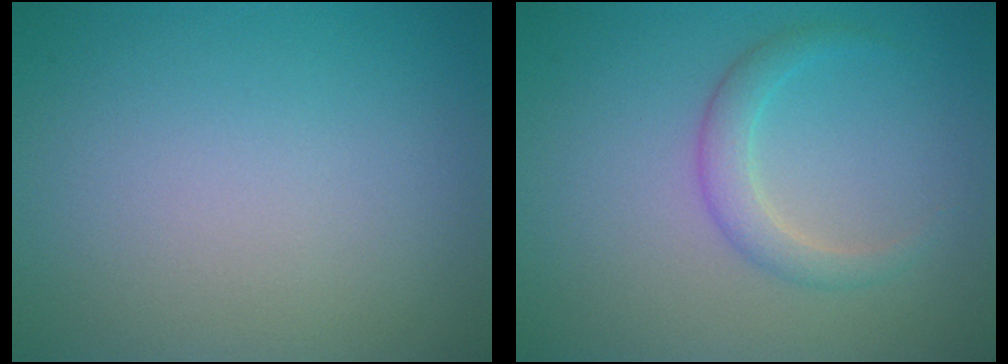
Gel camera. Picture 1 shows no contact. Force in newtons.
{"total": 2.1, "press": 2.1, "slide": 0.1}